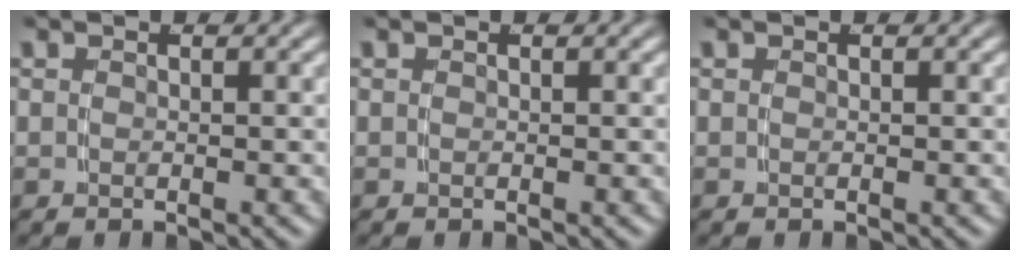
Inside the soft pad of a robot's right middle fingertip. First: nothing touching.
{"total": 0.0}
{"total": 0.0}